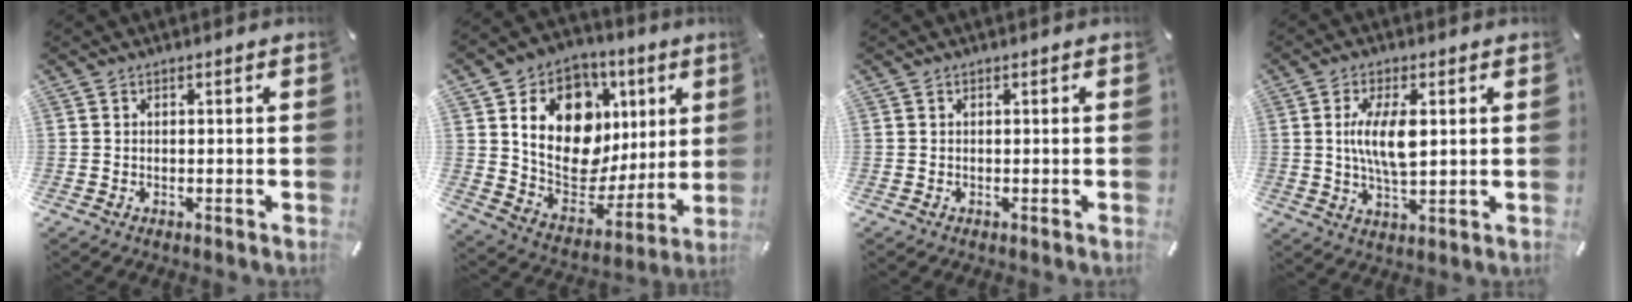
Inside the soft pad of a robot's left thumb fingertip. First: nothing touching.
{"total": 19.6, "force": [6.3, 14.3, 11.8], "torque": [-0.207, -0.034, 0.115]}
{"total": 0.0}
{"total": 8.9, "force": [1.5, 3.4, 8.1], "torque": [-0.170, -0.003, 0.018]}